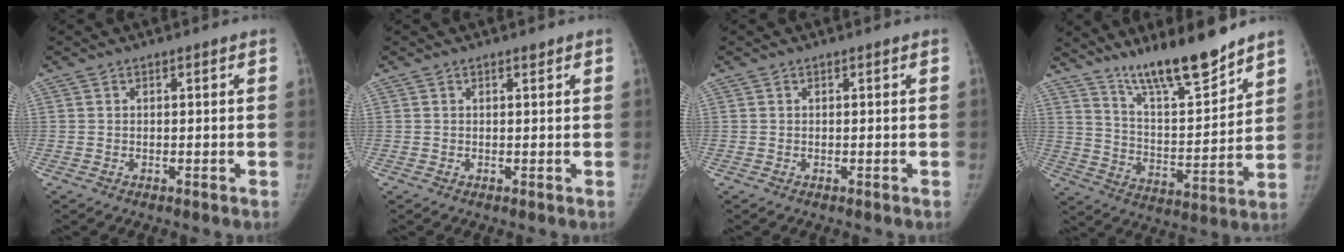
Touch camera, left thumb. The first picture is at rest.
{"total": 0.5, "force": [0.4, 0.2, 0.2], "torque": [-0.001, -0.003, 0.007]}
{"total": 0.0}
{"total": 15.5, "force": [12.5, 2.6, 8.8], "torque": [-0.118, -0.083, 0.221]}